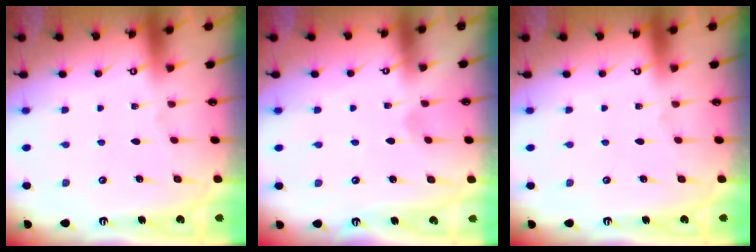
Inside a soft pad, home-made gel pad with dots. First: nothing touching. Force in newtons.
{"total": 0.7, "press": 0.7, "slide": 0.1}
{"total": 0.0}